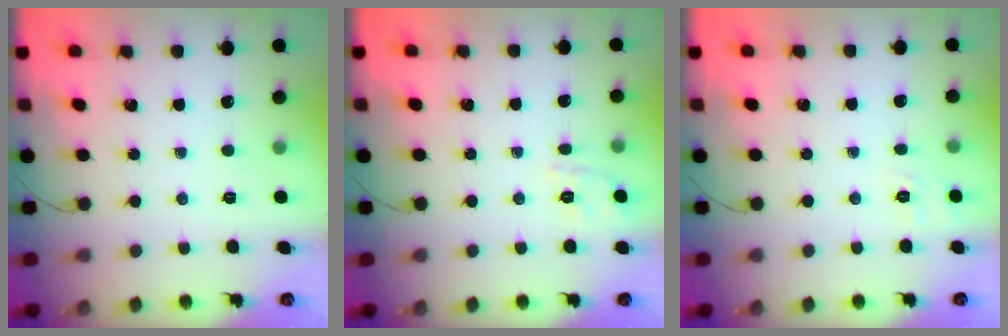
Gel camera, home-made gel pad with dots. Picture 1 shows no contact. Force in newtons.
{"total": 1.9, "press": 0.3, "slide": 1.8}
{"total": 2.7, "press": 2.1, "slide": 1.6}